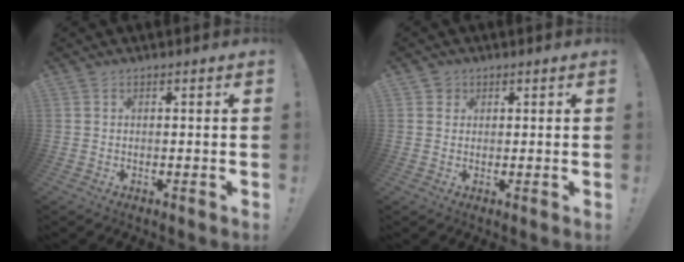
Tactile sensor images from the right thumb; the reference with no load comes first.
{"total": 2.1, "force": [1.1, 1.8, 0.3], "torque": [-0.003, -0.002, 0.018]}